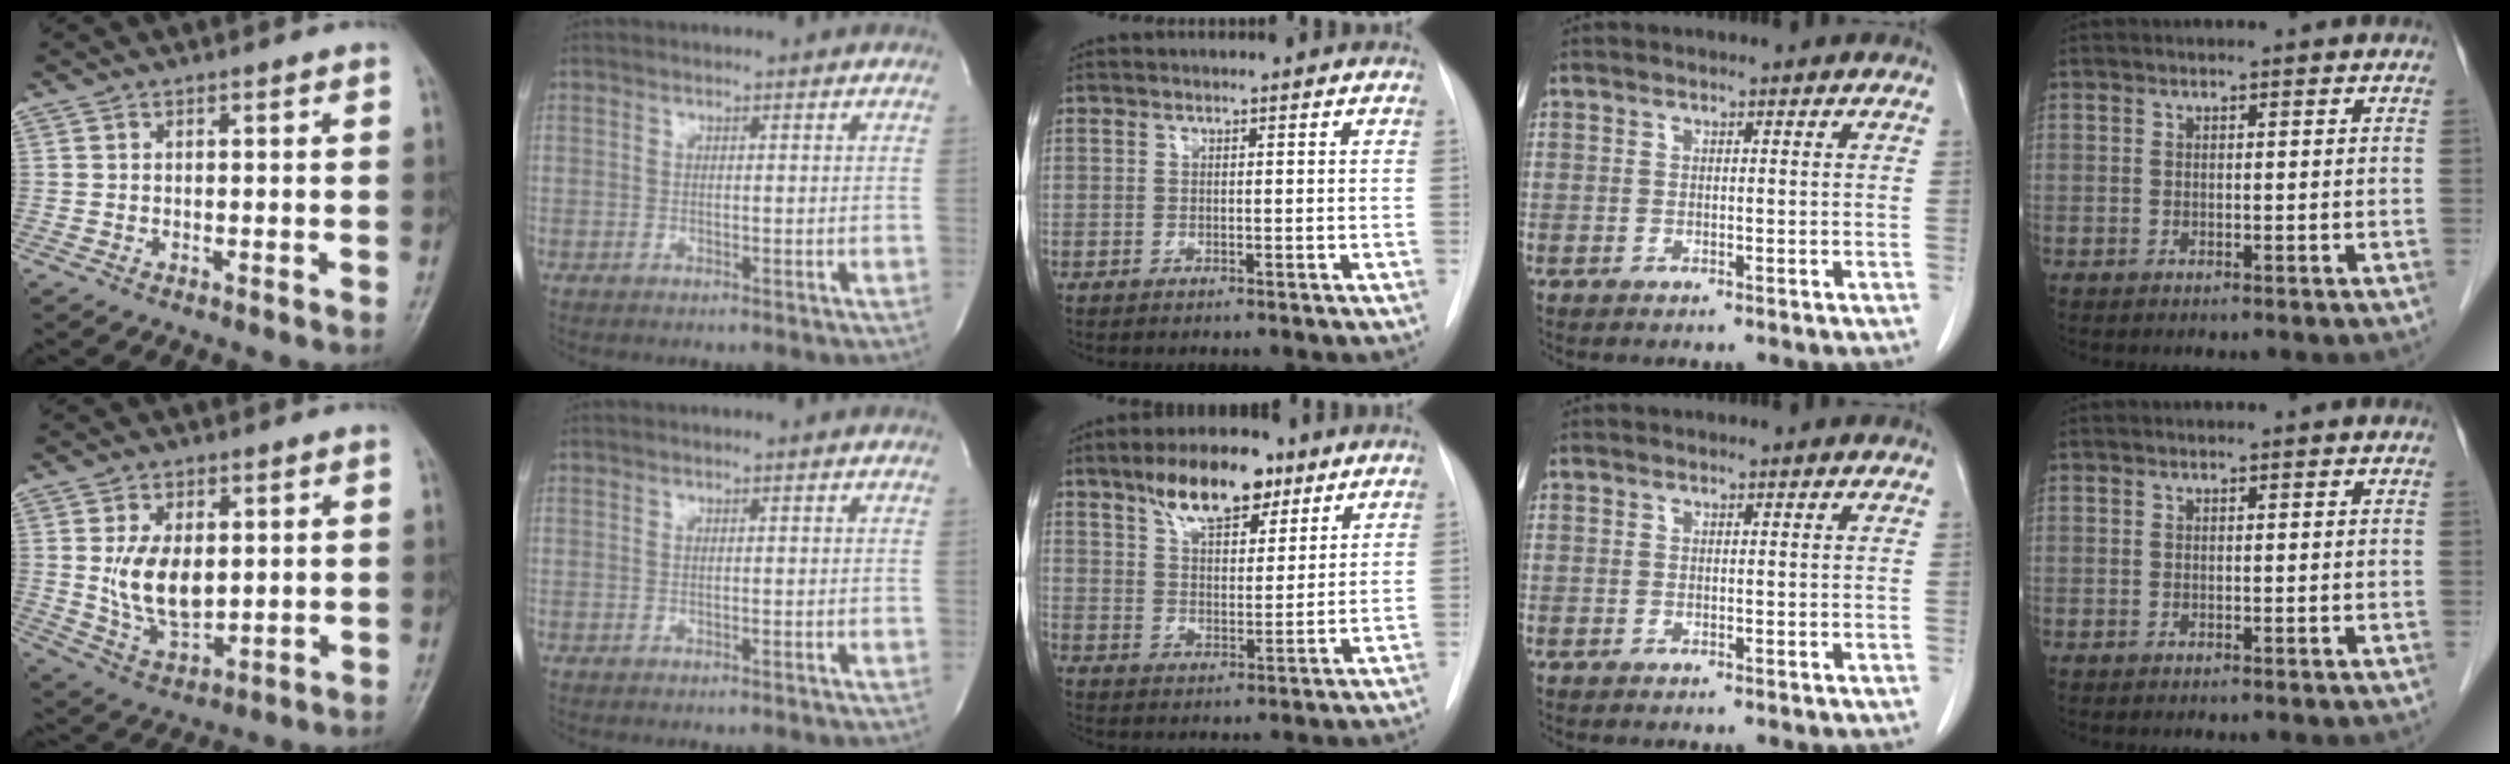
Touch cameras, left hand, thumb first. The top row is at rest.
{"thumb": {"total": 11.0, "force": [1.2, 6.5, 8.8], "torque": [-0.142, -0.015, 0.036]}, "index": {"total": 0.5, "force": [-0.4, -0.1, 0.3], "torque": [-0.001, 0.002, -0.004]}, "middle": {"total": 10.7, "force": [7.0, 4.2, 6.9], "torque": [-0.116, 0.010, 0.121]}}